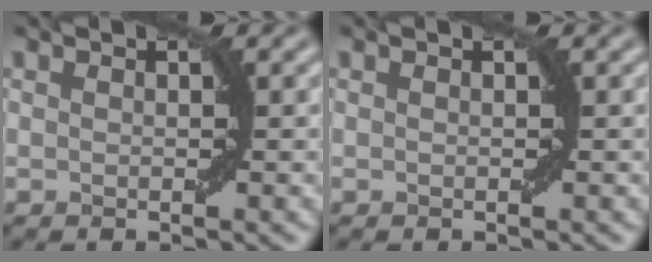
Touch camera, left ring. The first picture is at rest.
{"total": 0.0}